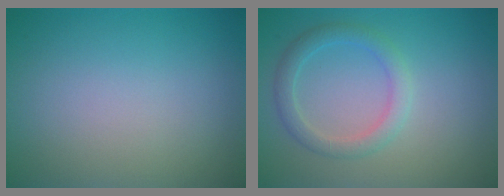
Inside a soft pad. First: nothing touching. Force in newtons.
{"total": 2.4, "press": 2.4, "slide": 0.1}